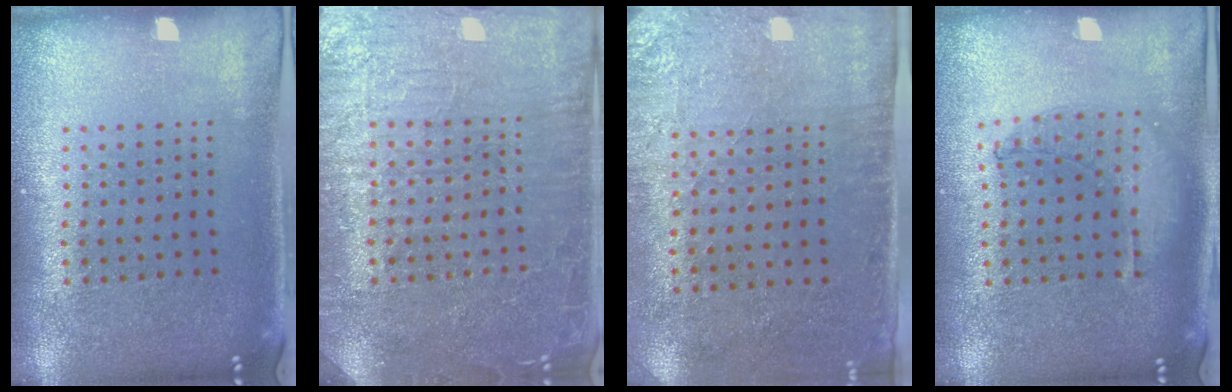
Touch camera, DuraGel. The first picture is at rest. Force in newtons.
{"total": 3.9, "press": 3.9, "slide": 0.6}
{"total": 2.8, "press": 2.3, "slide": 1.6}
{"total": 0.9, "press": 0.9, "slide": 0.2}